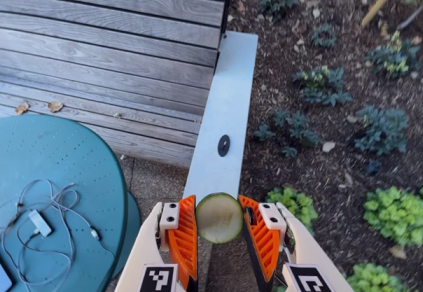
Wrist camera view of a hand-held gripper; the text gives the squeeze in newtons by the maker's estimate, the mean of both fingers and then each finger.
{"total": 13.2, "left": 14.1, "right": 12.4}